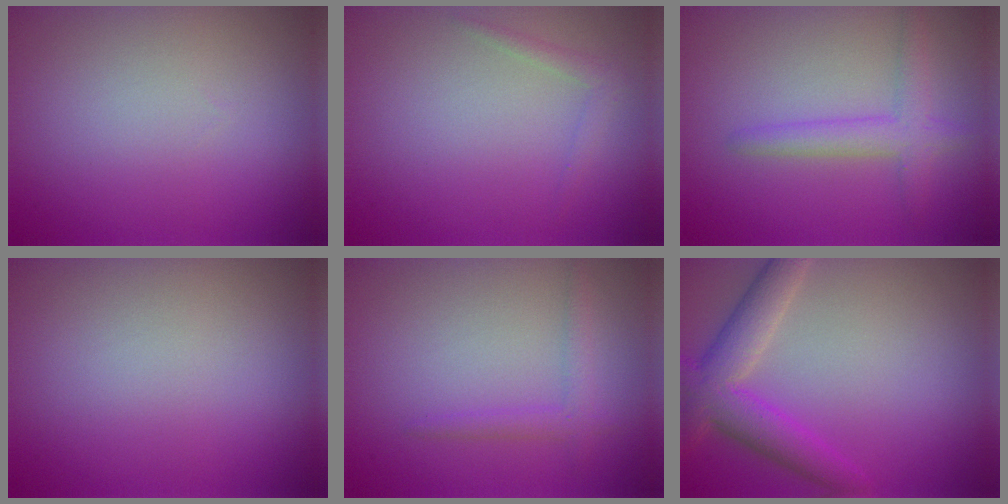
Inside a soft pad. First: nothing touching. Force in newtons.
{"total": 1.1, "press": 1.1, "slide": 0.1}
{"total": 2.8, "press": 2.8, "slide": 0.2}
{"total": 0.0}
{"total": 1.7, "press": 1.7, "slide": 0.1}
{"total": 5.3, "press": 5.3, "slide": 0.4}